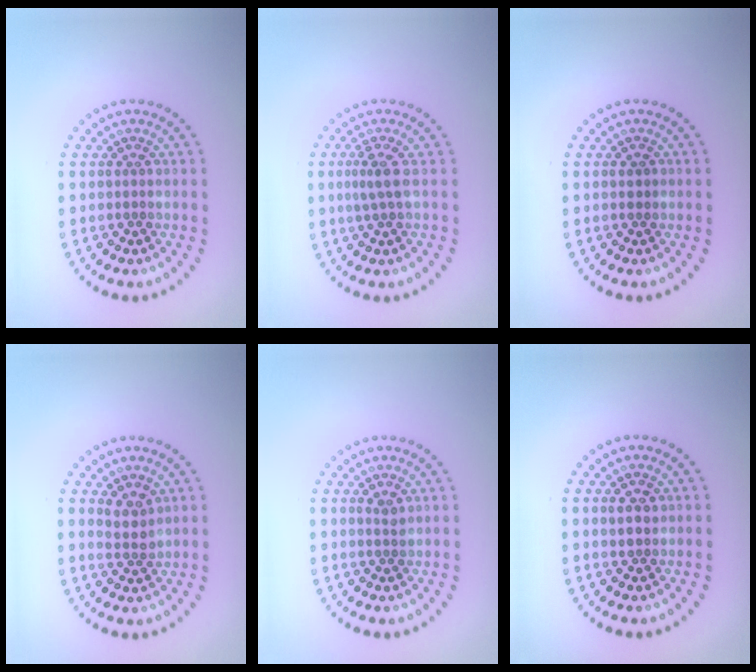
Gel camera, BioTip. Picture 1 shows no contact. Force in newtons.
{"total": 1.7, "press": 1.4, "slide": 0.9}
{"total": 0.8, "press": 0.7, "slide": 0.3}
{"total": 2.0, "press": 1.6, "slide": 1.1}
{"total": 0.7, "press": 0.7, "slide": 0.2}
{"total": 1.4, "press": 1.4, "slide": 0.4}